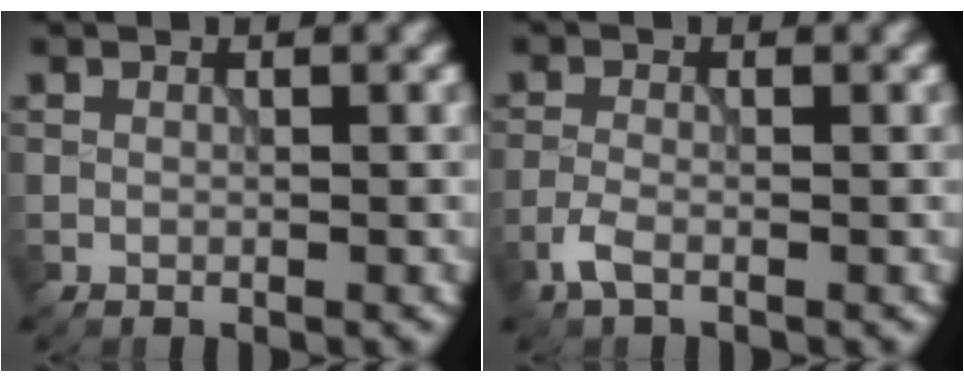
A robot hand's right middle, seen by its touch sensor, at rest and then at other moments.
{"total": 1.9, "force": [-1.2, 0.6, 1.4], "torque": [-0.037, -0.001, -0.032]}